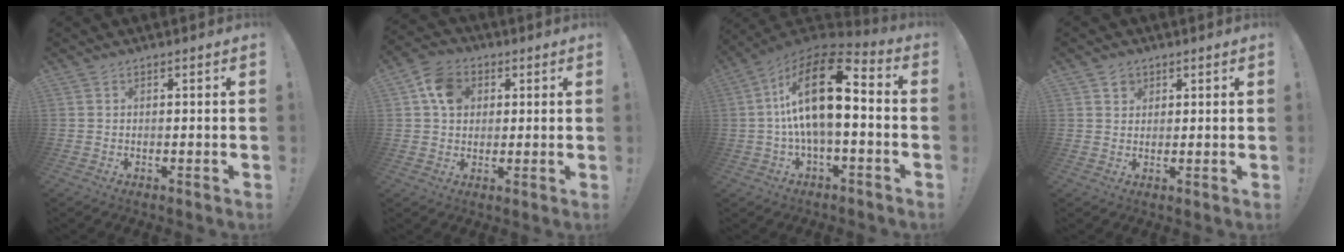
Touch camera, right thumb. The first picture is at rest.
{"total": 9.5, "force": [2.7, 7.7, 4.8], "torque": [-0.076, 0.010, 0.055]}
{"total": 19.3, "force": [1.8, 8.0, 17.5], "torque": [-0.309, -0.013, 0.026]}
{"total": 2.6, "force": [1.7, 2.0, 0.4], "torque": [0.006, -0.011, 0.026]}